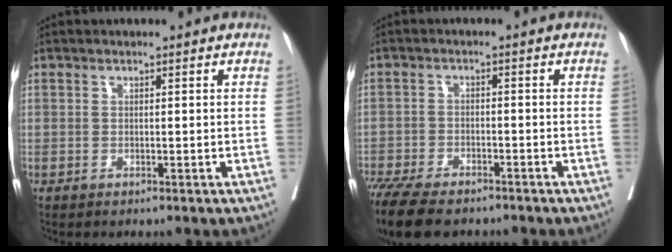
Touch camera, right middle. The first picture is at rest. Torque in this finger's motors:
{"motor_torque": [1.08, -1.06, 0.17, 0.11]}